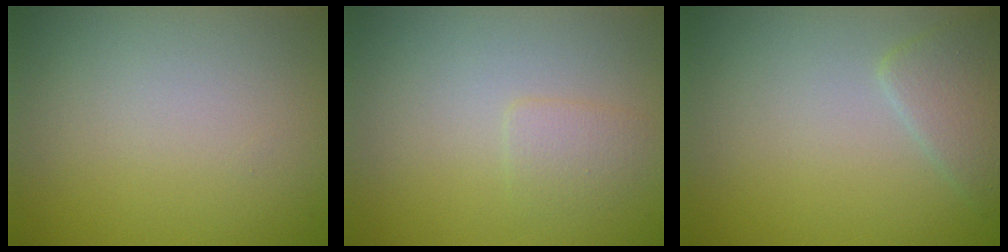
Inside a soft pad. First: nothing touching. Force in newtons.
{"total": 1.2, "press": 1.2, "slide": 0.1}
{"total": 2.3, "press": 2.3, "slide": 0.0}